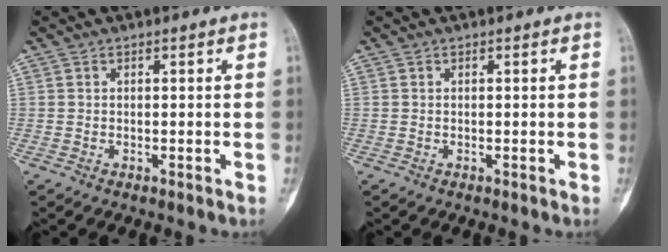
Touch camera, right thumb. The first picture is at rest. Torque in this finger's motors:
{"motor_torque": [1.98, 1.96, 0.06, -0.06, 0.03]}